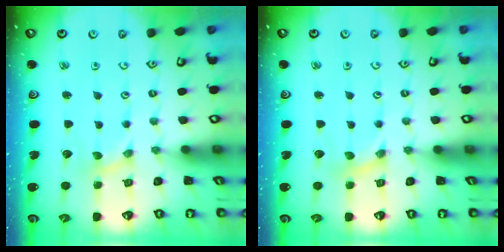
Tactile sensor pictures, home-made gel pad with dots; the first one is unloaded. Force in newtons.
{"total": 0.0}